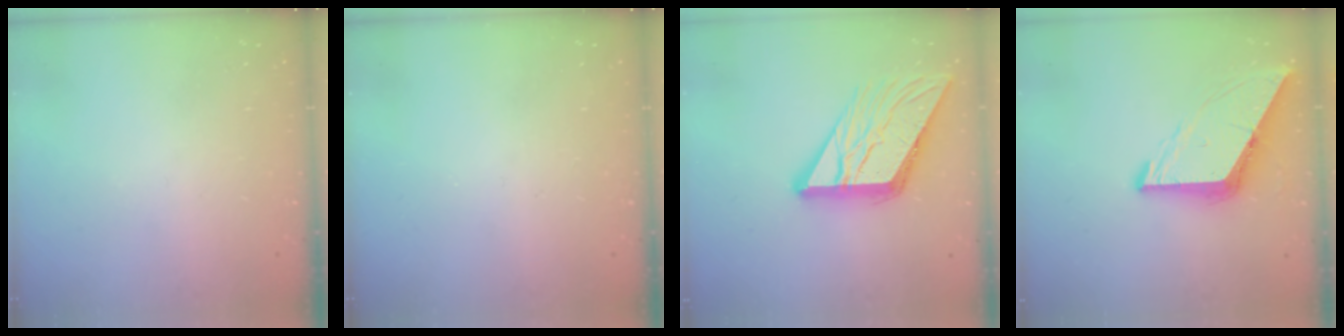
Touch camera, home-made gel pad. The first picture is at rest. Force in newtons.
{"total": 0.0}
{"total": 15.0, "press": 14.9, "slide": 1.6}
{"total": 8.6, "press": 8.5, "slide": 1.1}